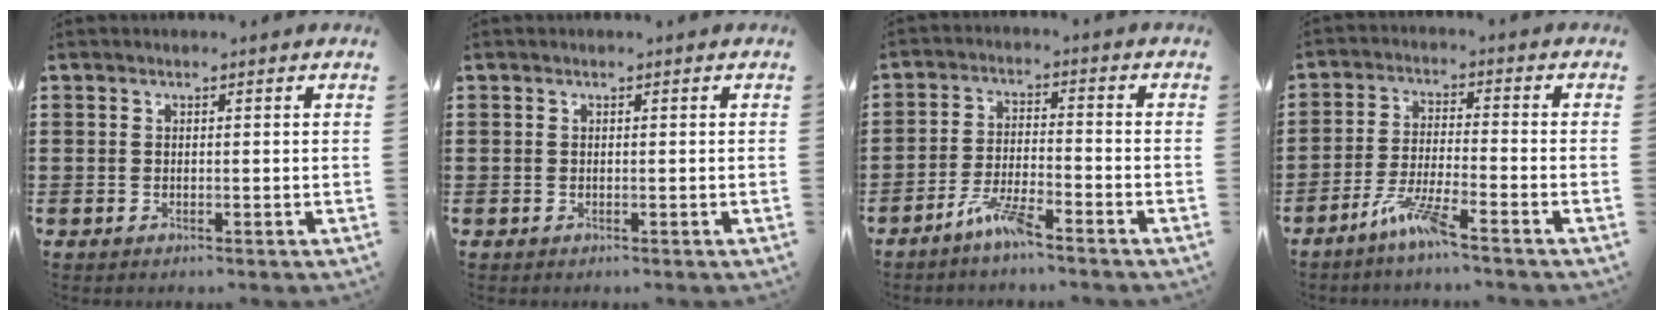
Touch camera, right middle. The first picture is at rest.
{"total": 0.0}
{"total": 5.3, "force": [-4.2, 0.6, 3.2], "torque": [-0.080, -0.004, -0.083]}
{"total": 6.0, "force": [-4.4, 0.2, 4.1], "torque": [-0.092, -0.009, -0.084]}